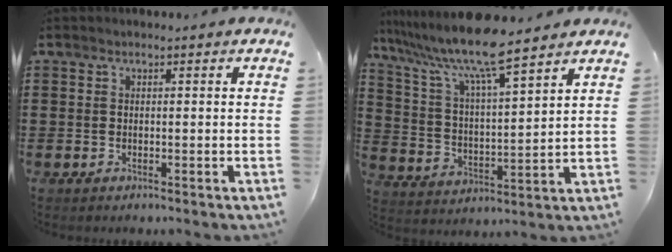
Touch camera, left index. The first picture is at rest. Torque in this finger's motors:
{"motor_torque": [1.49, -0.65, 1.01, 0.21]}